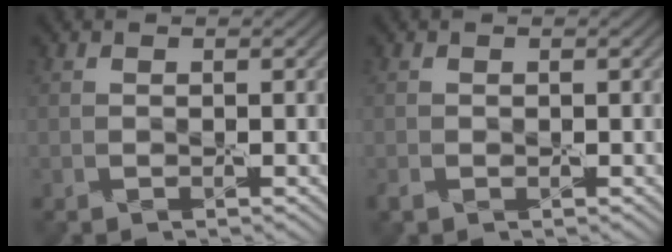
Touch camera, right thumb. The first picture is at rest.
{"total": 0.9, "force": [-0.4, 0.6, 0.5], "torque": [-0.014, -0.005, -0.008]}